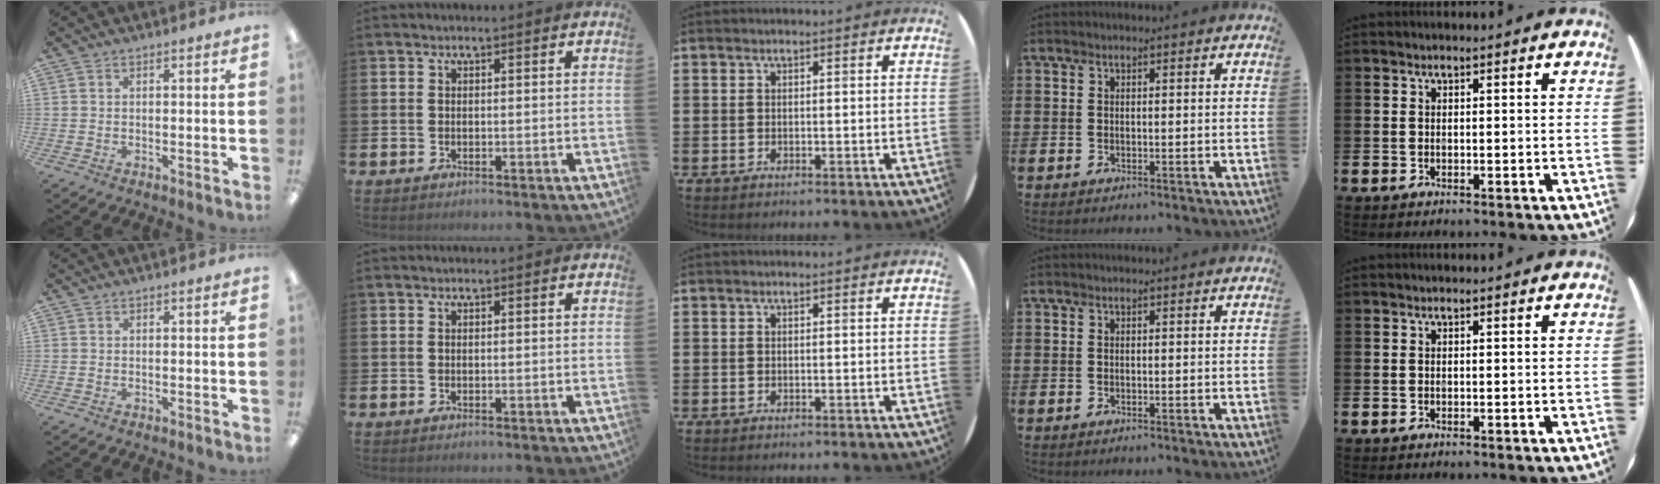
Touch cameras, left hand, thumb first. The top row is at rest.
{}